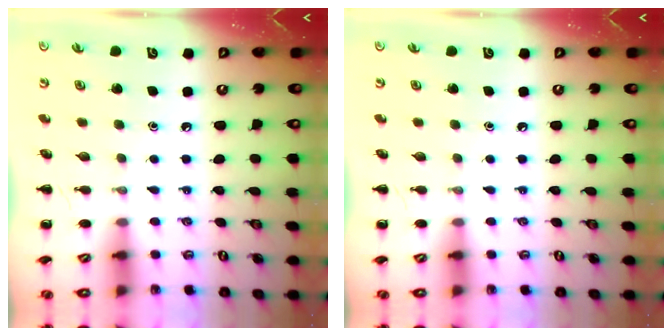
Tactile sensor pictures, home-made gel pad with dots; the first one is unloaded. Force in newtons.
{"total": 0.0}